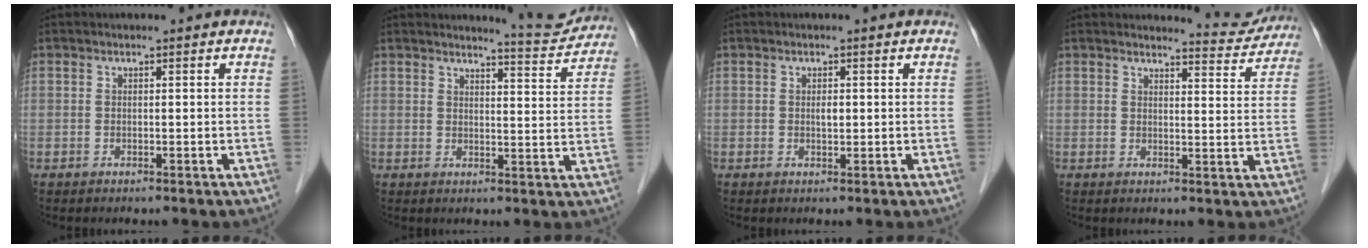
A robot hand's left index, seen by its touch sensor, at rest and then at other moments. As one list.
[{"total": 6.0, "force": [6.0, -0.2, 0.4], "torque": [-0.017, -0.024, 0.071]}, {"total": 1.0, "force": [0.2, 0.4, 0.9], "torque": [-0.016, -0.002, 0.004]}, {"total": 5.5, "force": [5.5, 0.4, -0.3], "torque": [0.001, -0.024, 0.056]}]